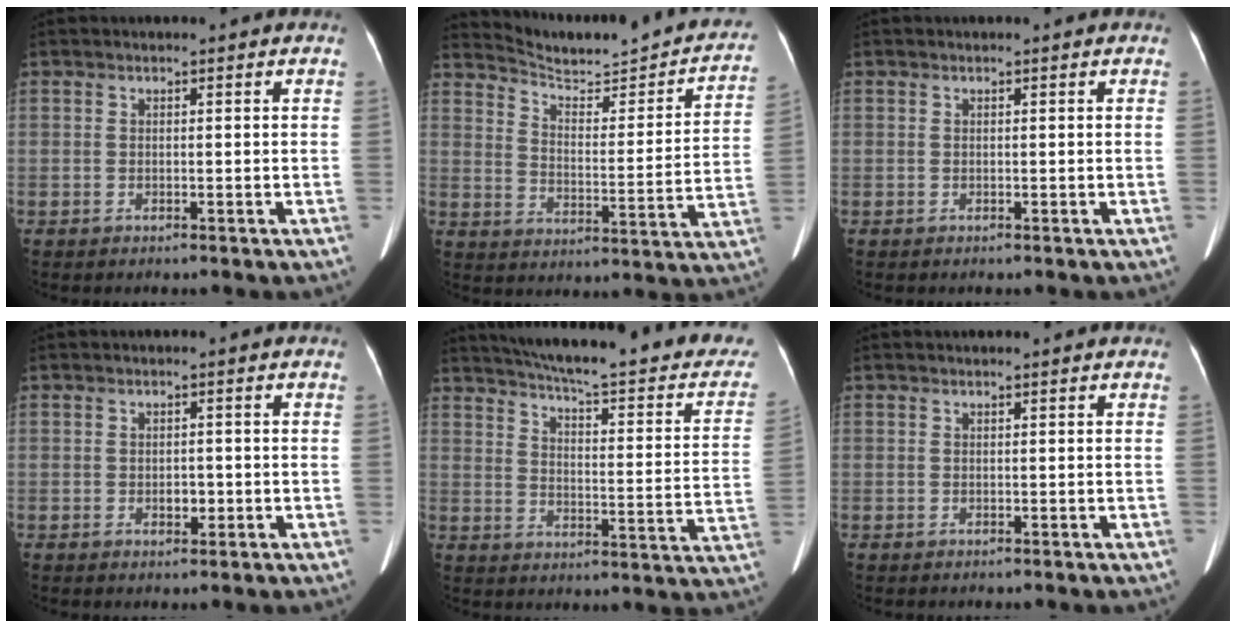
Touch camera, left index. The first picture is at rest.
{"total": 21.3, "force": [19.4, 3.5, 8.2], "torque": [-0.112, -0.042, 0.245]}
{"total": 0.0}
{"total": 1.7, "force": [-0.4, 1.1, 1.3], "torque": [-0.020, 0.001, -0.002]}
{"total": 27.6, "force": [23.5, 4.3, 13.8], "torque": [-0.201, -0.044, 0.283]}
{"total": 0.7, "force": [0.6, 0.0, 0.3], "torque": [-0.004, 0.010, 0.010]}